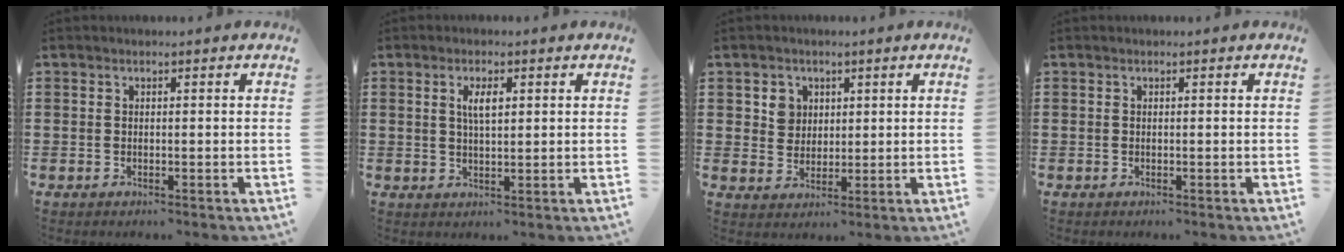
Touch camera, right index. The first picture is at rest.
{"total": 3.3, "force": [1.0, 1.1, 2.9], "torque": [-0.061, 0.006, 0.015]}
{"total": 3.5, "force": [1.5, 3.1, 0.8], "torque": [-0.023, 0.007, 0.026]}
{"total": 0.0}